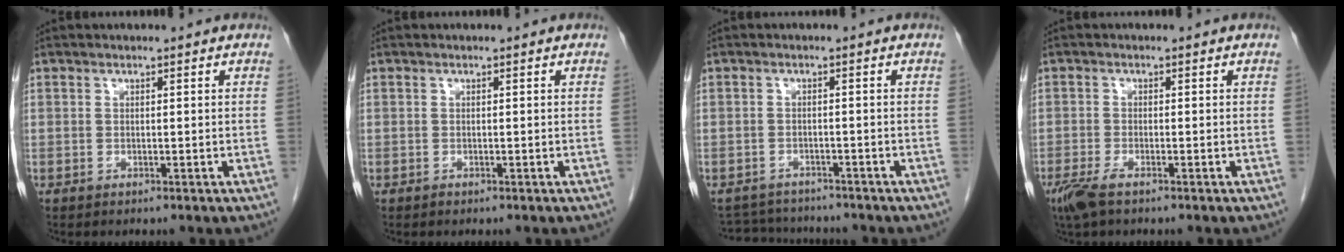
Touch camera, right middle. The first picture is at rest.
{"total": 0.0}
{"total": 6.3, "force": [-6.1, 1.4, 0.7], "torque": [-0.009, 0.007, -0.090]}
{"total": 3.5, "force": [-2.4, 0.7, 2.4], "torque": [-0.054, -0.008, -0.046]}